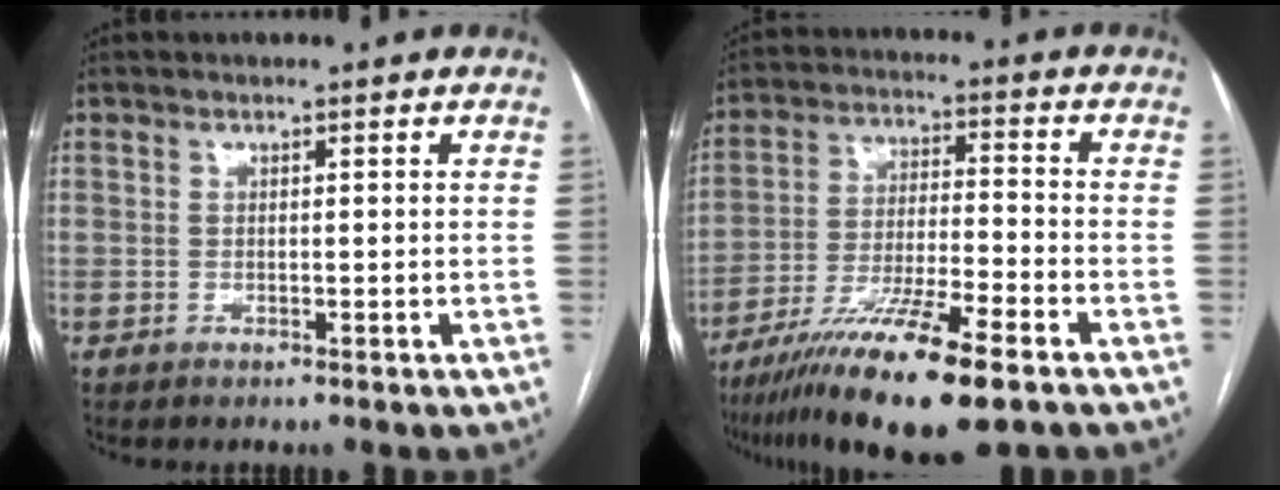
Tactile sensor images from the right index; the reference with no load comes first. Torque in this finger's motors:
{"motor_torque": [1.45, -0.69, 1.05, 0.21]}